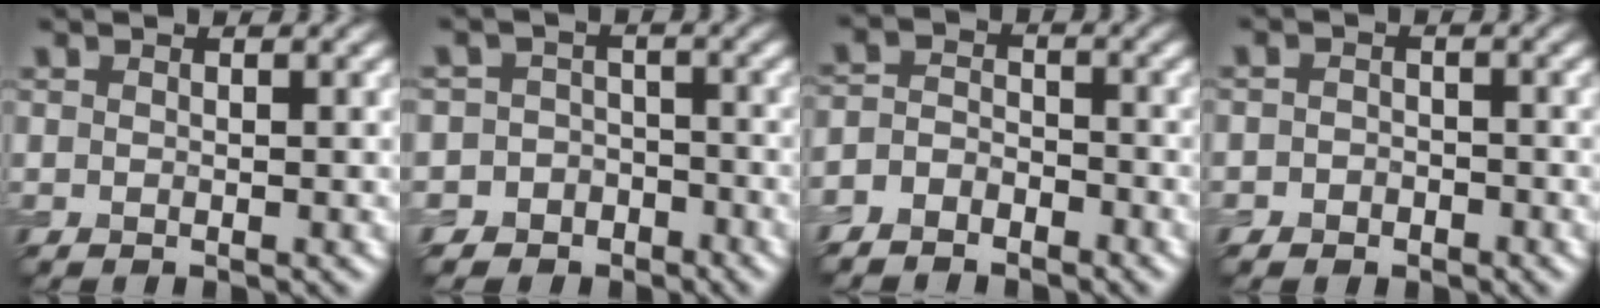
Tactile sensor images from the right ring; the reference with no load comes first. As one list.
[{"total": 5.9, "force": [-3.5, 4.7, -0.2], "torque": [0.034, -0.006, -0.075]}, {"total": 3.3, "force": [-2.6, 1.8, 0.8], "torque": [-0.014, 0.003, -0.057]}, {"total": 1.5, "force": [-0.8, 1.2, 0.4], "torque": [0.008, 0.002, -0.021]}]